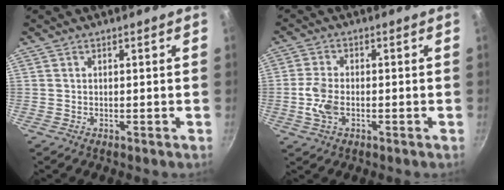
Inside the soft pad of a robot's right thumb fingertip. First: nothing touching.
{"total": 5.9, "force": [-1.2, 3.5, 4.6], "torque": [-0.097, 0.009, -0.028]}